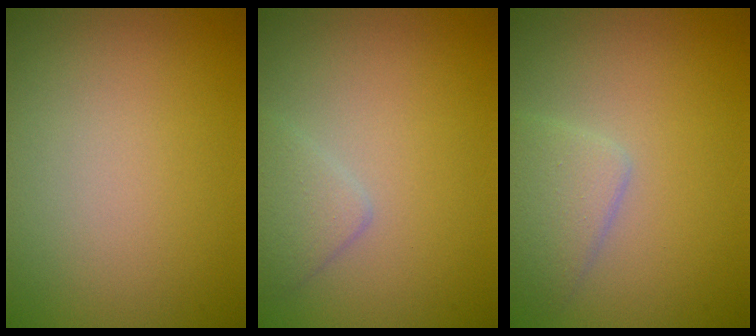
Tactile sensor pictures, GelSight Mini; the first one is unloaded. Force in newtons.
{"total": 1.9, "press": 1.9, "slide": 0.0}
{"total": 2.8, "press": 2.8, "slide": 0.1}